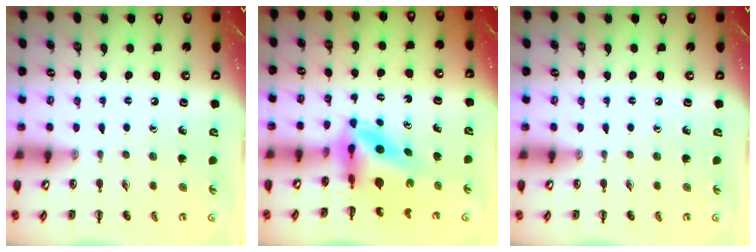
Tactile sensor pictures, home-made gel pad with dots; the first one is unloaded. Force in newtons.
{"total": 6.2, "press": 5.9, "slide": 2.1}
{"total": 0.0}